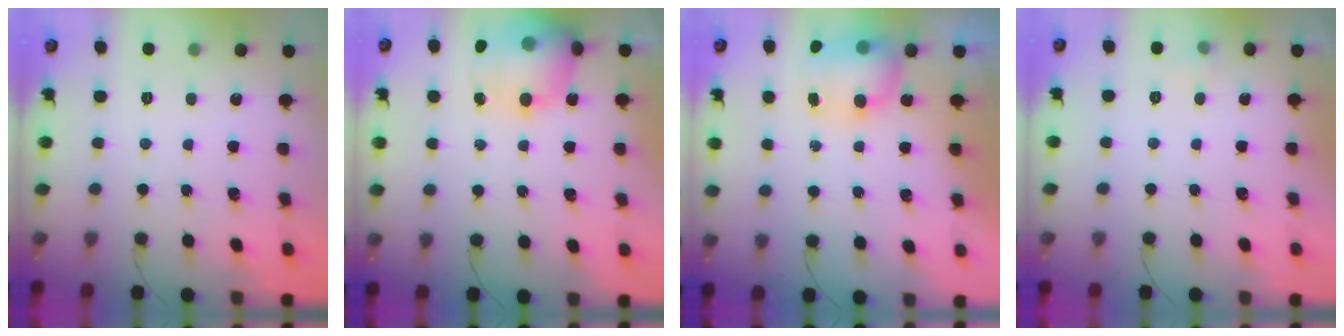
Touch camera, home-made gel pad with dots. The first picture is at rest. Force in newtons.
{"total": 19.2, "press": 18.9, "slide": 3.4}
{"total": 9.1, "press": 8.7, "slide": 2.6}
{"total": 3.4, "press": 3.1, "slide": 1.5}